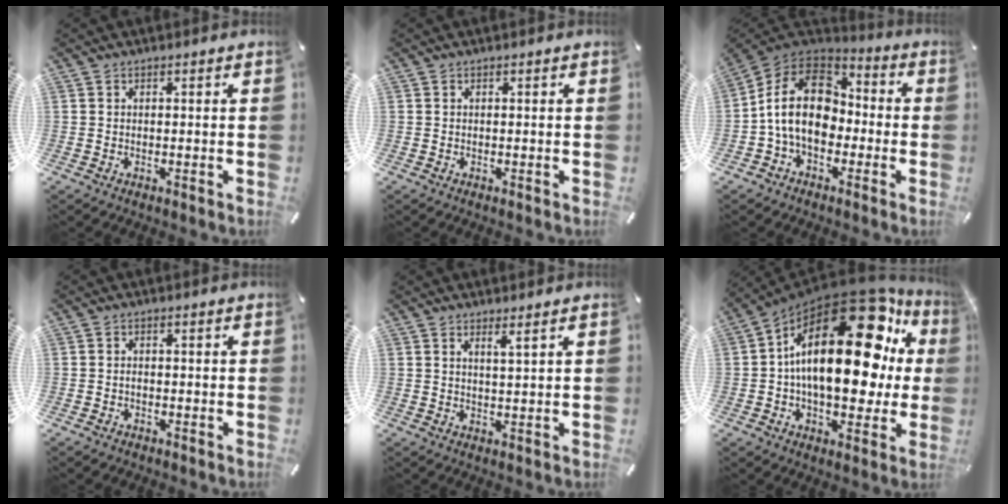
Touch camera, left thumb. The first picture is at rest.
{"total": 0.0}
{"total": 15.4, "force": [-2.0, 11.6, 10.0], "torque": [-0.208, 0.032, -0.037]}
{"total": 1.0, "force": [-0.5, 0.7, 0.6], "torque": [-0.013, 0.002, -0.010]}
{"total": 2.3, "force": [1.8, -0.4, 1.5], "torque": [-0.030, -0.006, 0.031]}
{"total": 28.9, "force": [7.1, 13.7, 24.4], "torque": [-0.396, -0.054, 0.117]}